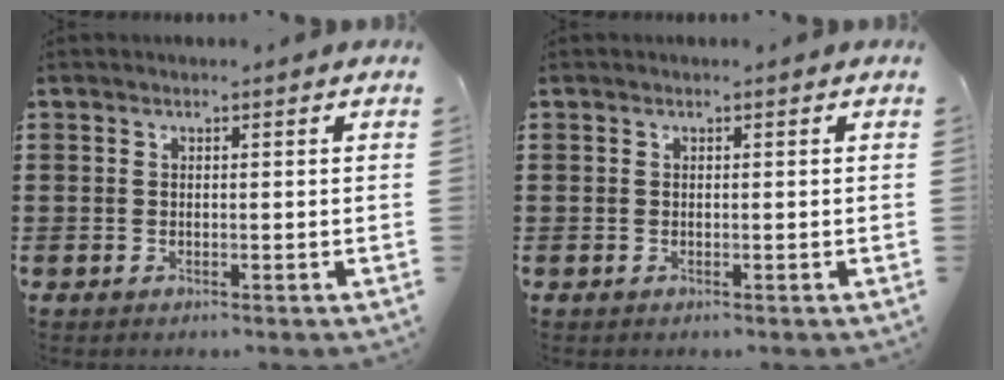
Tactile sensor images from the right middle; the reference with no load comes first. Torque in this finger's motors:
{"motor_torque": [0.45, -0.48, -0.09, 0.02]}